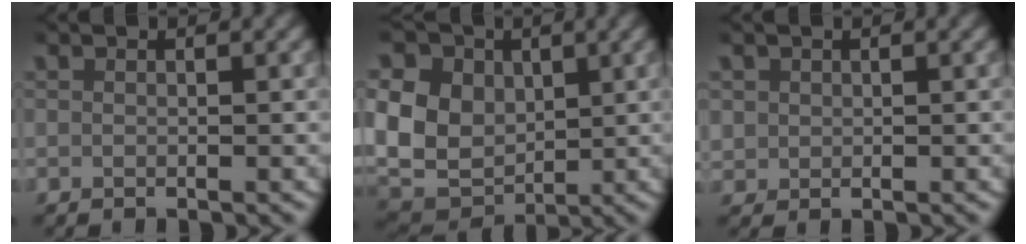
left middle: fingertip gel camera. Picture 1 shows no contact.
{"total": 16.0, "force": [2.2, 14.0, 7.4], "torque": [-0.185, -0.016, 0.025]}
{"total": 1.9, "force": [0.7, 1.7, 0.6], "torque": [-0.019, -0.003, 0.020]}